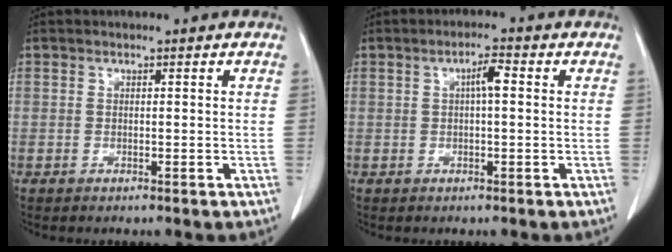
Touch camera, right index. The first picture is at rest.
{"total": 2.9, "force": [0.5, 0.5, 2.8], "torque": [-0.049, 0.007, 0.007]}